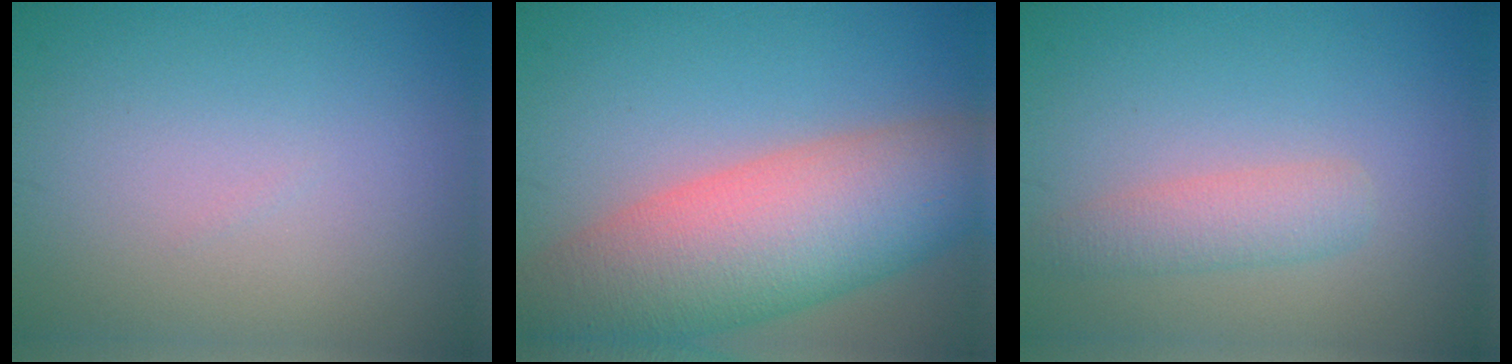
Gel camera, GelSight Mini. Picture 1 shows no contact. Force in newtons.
{"total": 11.7, "press": 11.7, "slide": 0.7}
{"total": 2.6, "press": 2.6, "slide": 0.2}